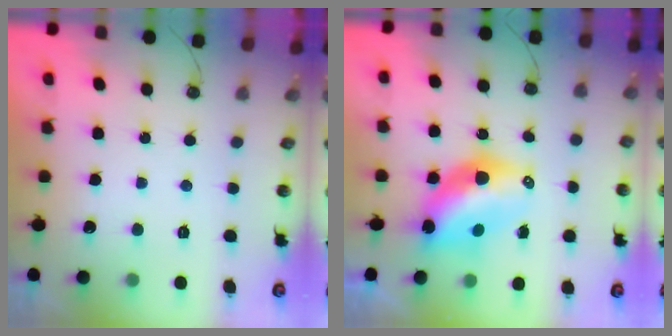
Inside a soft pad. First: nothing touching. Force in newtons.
{"total": 9.5, "press": 9.4, "slide": 0.8}